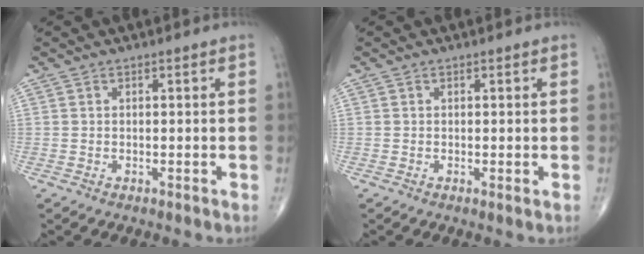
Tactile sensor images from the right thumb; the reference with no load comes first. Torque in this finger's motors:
{"motor_torque": [-0.30, 0.00, -0.33, -0.18, -0.02]}